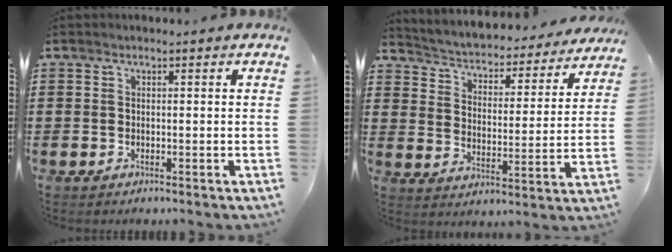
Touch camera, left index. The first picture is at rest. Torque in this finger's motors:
{"motor_torque": [1.06, -1.08, 0.42, 0.09]}